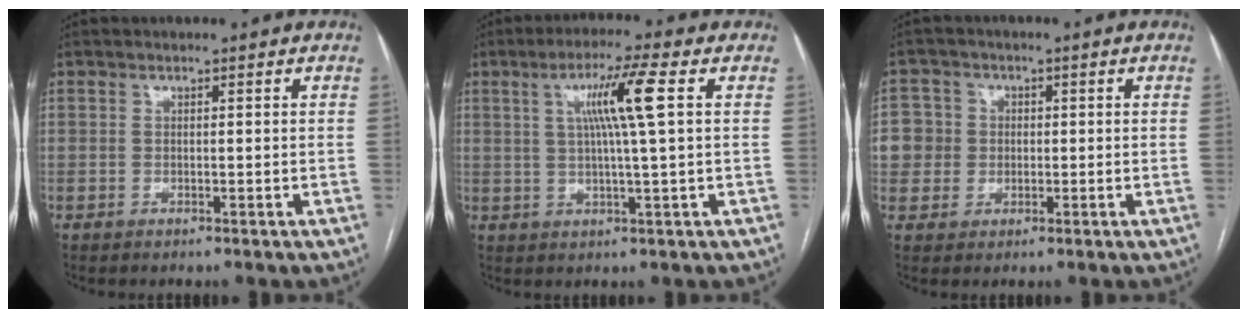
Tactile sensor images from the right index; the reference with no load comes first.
{"total": 8.1, "force": [2.1, -0.9, 7.8], "torque": [-0.141, 0.005, 0.039]}
{"total": 6.3, "force": [0.4, 6.3, 0.7], "torque": [-0.017, 0.023, 0.011]}